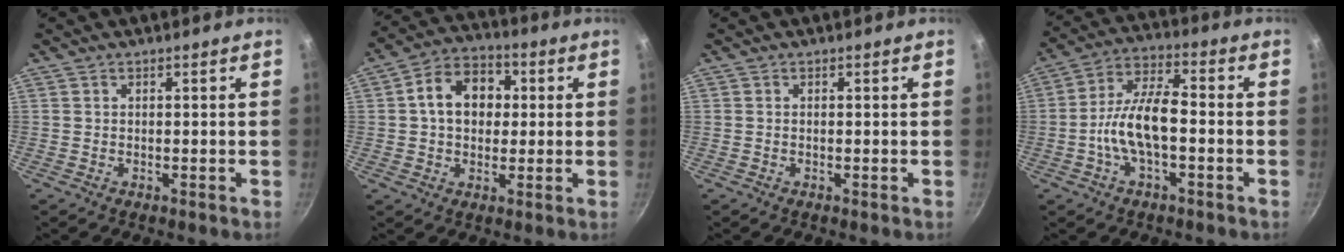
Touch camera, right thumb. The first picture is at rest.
{"total": 11.2, "force": [1.5, 8.4, 7.2], "torque": [-0.082, 0.021, 0.007]}
{"total": 0.0}
{"total": 11.1, "force": [-2.3, 4.8, 9.7], "torque": [-0.172, 0.038, -0.054]}